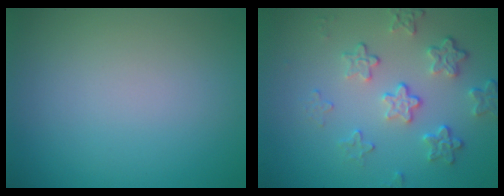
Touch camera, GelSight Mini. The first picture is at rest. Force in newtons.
{"total": 4.4, "press": 3.2, "slide": 3.0}